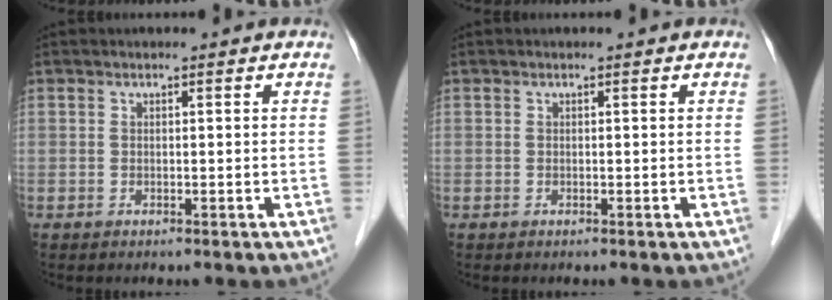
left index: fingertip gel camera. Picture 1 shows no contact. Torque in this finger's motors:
{"motor_torque": [-0.01, 0.01, 0.00, 0.00]}